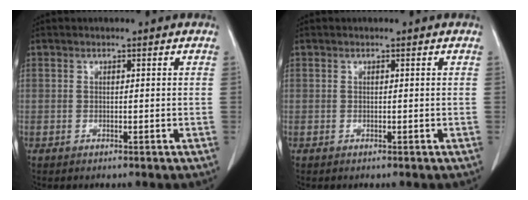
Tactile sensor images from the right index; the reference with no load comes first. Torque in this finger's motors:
{"motor_torque": [-0.01, 0.01, 0.00, 0.00]}